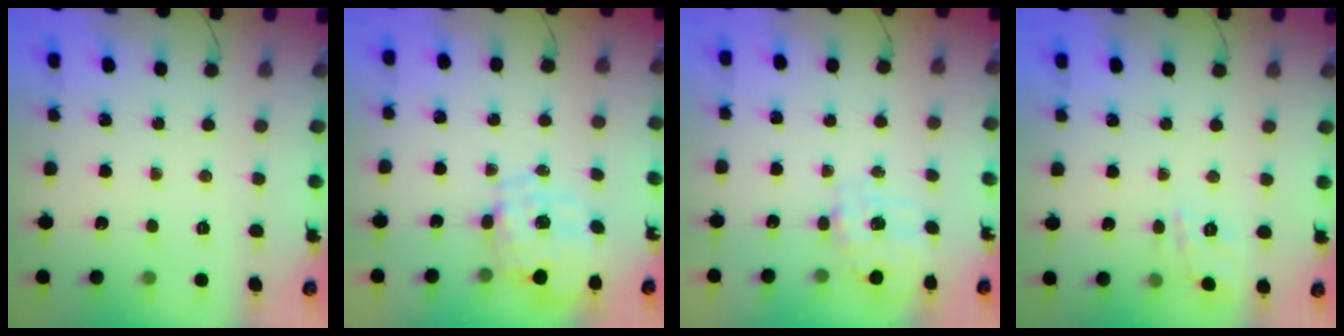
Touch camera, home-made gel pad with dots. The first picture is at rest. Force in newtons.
{"total": 1.8, "press": 1.4, "slide": 1.1}
{"total": 7.8, "press": 7.7, "slide": 0.9}
{"total": 2.4, "press": 2.0, "slide": 1.3}